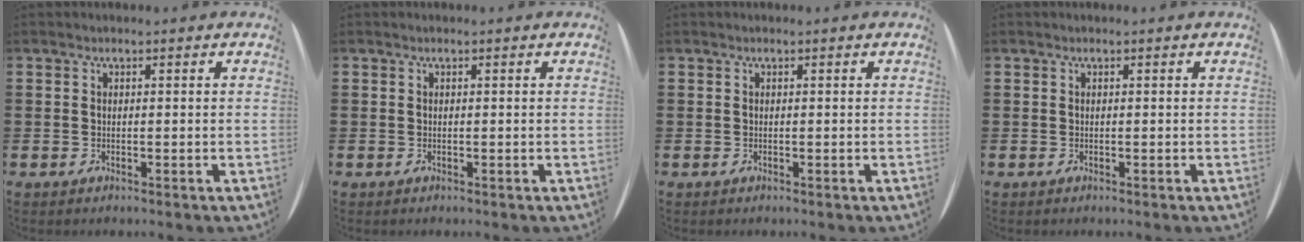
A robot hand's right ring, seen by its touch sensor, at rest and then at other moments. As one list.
[{"total": 0.0}, {"total": 0.0}, {"total": 0.0}]